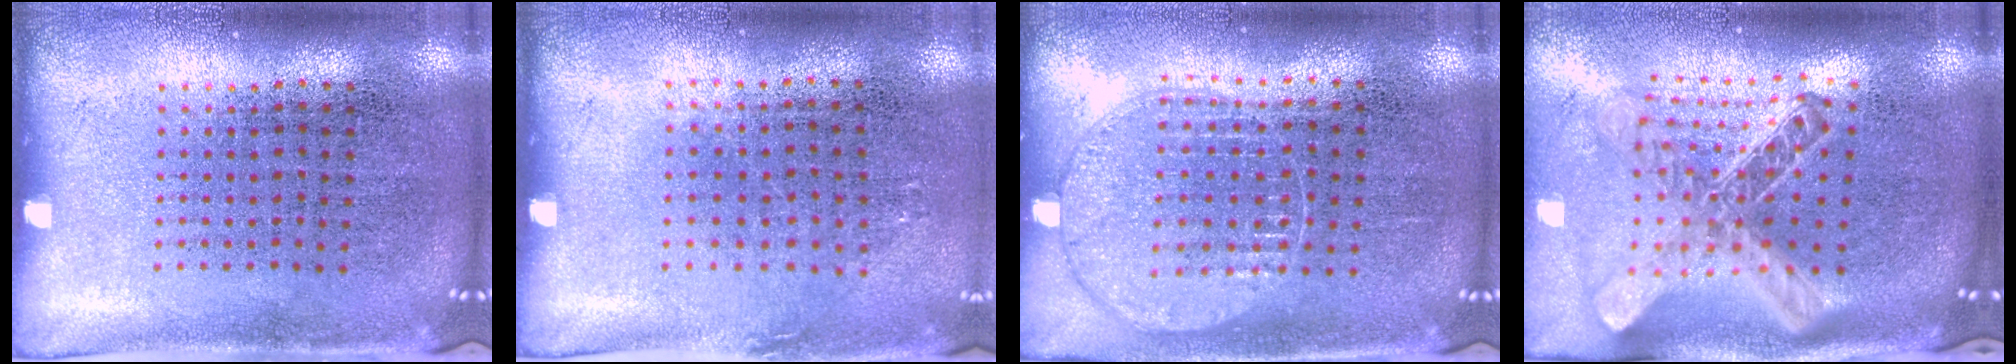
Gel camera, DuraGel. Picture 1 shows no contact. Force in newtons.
{"total": 0.8, "press": 0.6, "slide": 0.5}
{"total": 1.0, "press": 0.9, "slide": 0.2}
{"total": 2.8, "press": 2.0, "slide": 1.9}